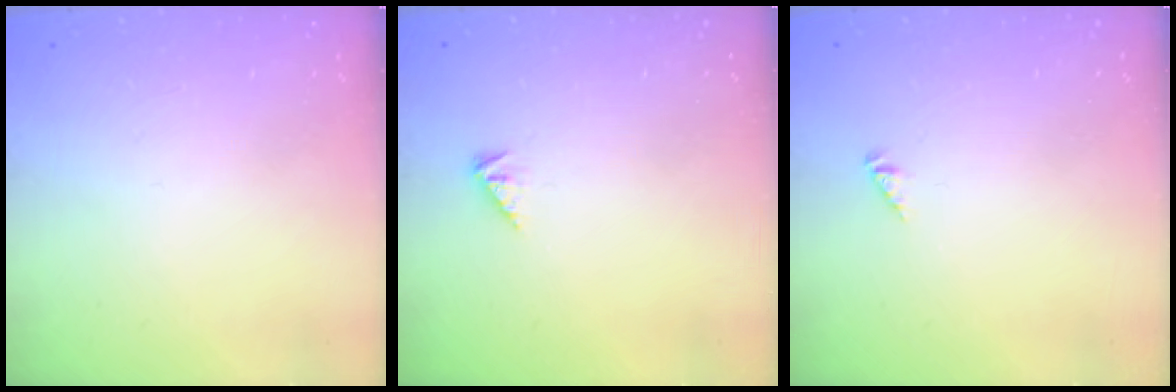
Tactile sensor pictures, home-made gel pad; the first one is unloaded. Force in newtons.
{"total": 1.9, "press": 1.9, "slide": 0.4}
{"total": 0.0}